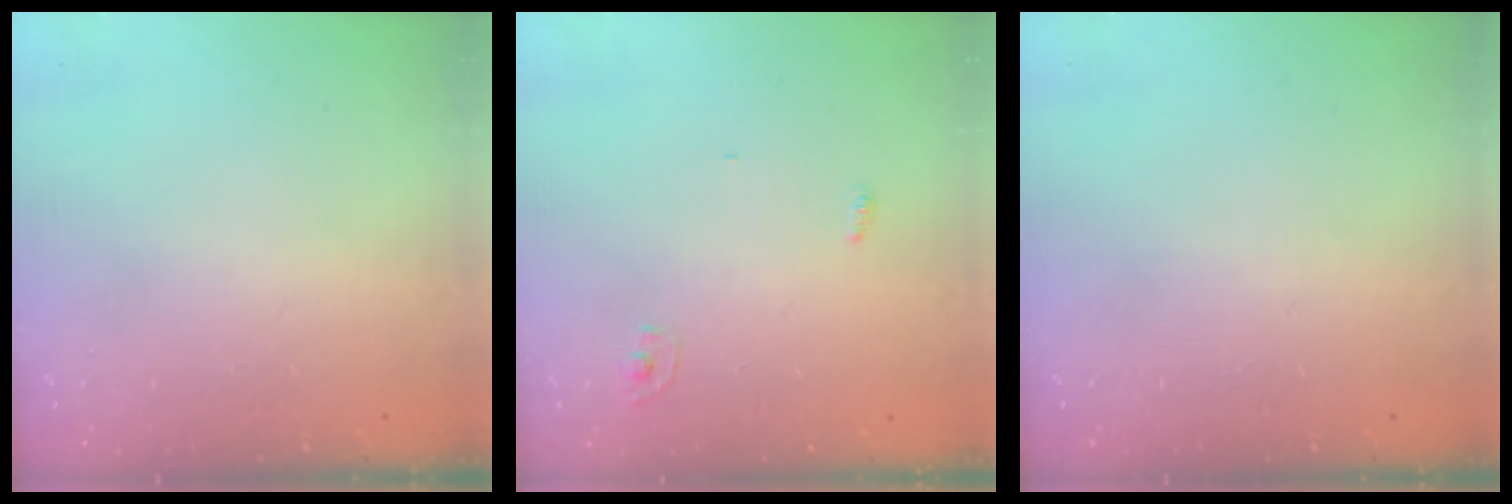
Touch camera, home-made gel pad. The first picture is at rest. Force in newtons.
{"total": 2.8, "press": 2.8, "slide": 0.1}
{"total": 0.0}